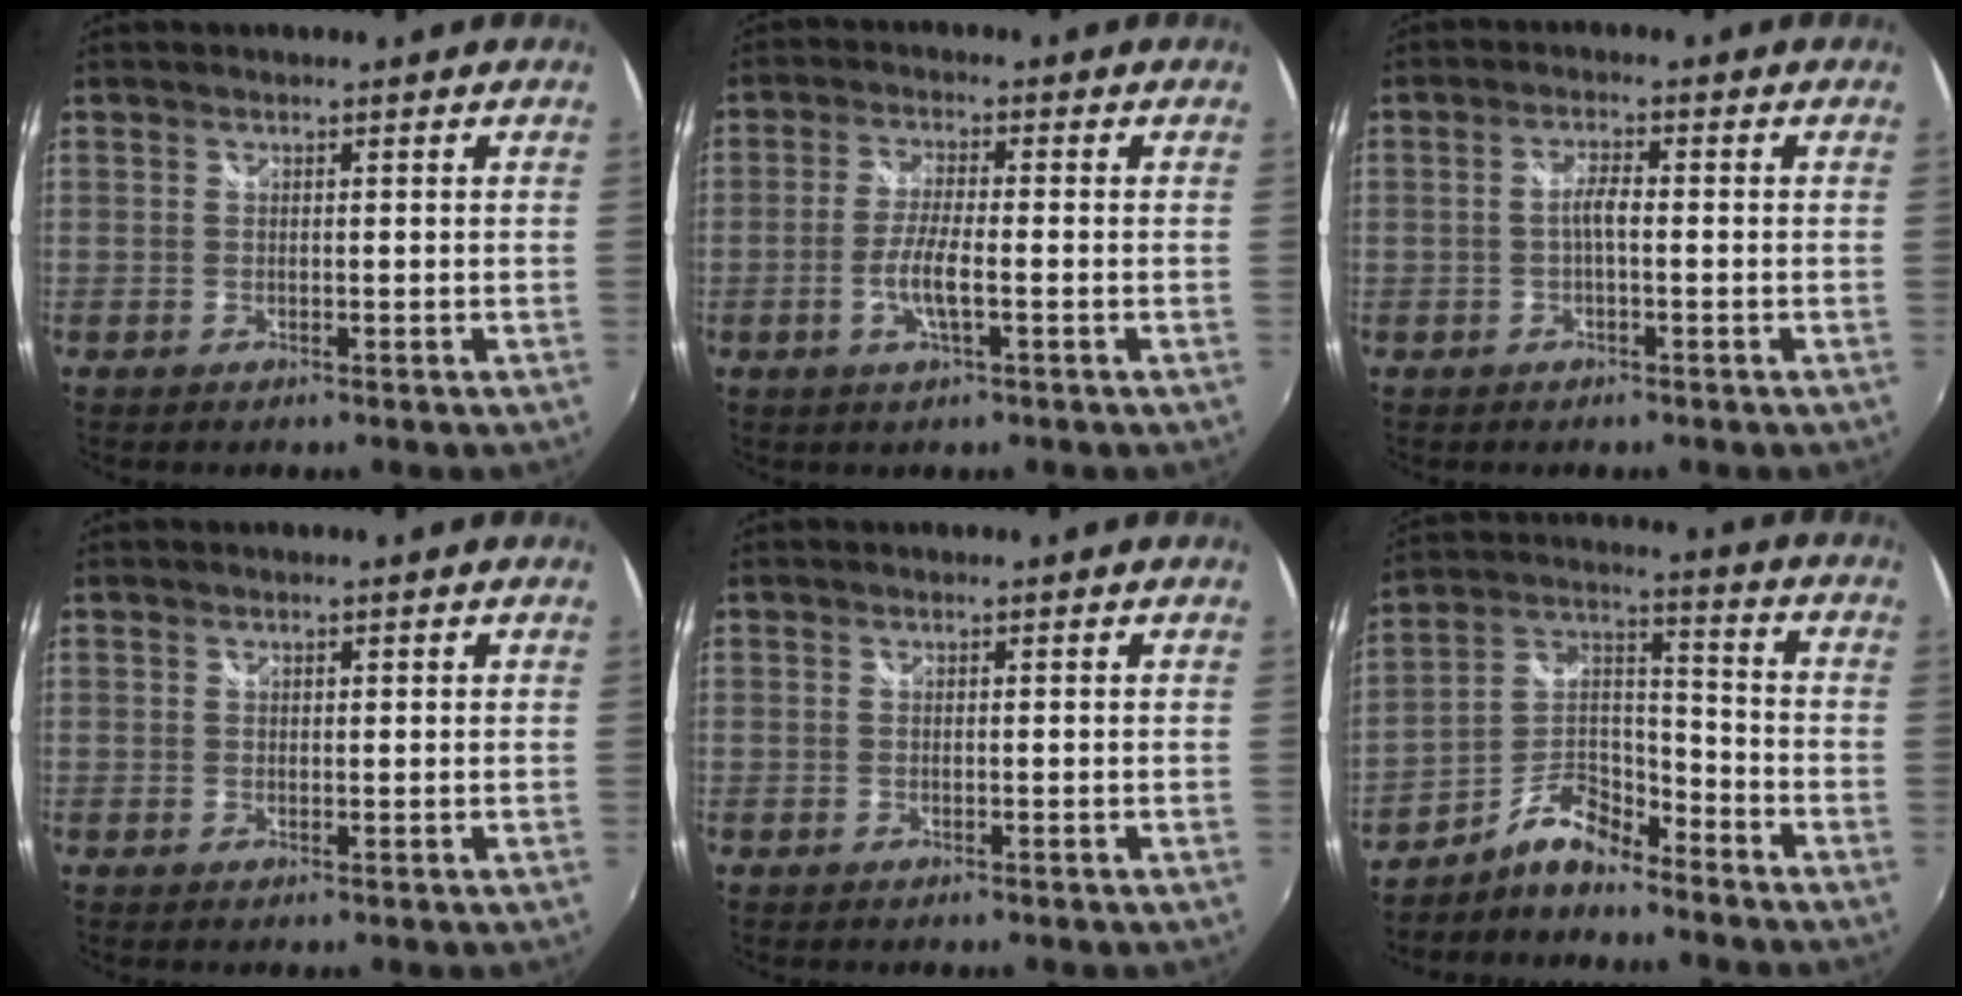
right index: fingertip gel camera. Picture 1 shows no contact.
{"total": 5.5, "force": [-1.8, 0.9, 5.2], "torque": [-0.107, -0.003, -0.034]}
{"total": 2.5, "force": [-0.5, 0.5, 2.4], "torque": [-0.048, 0.008, -0.009]}
{"total": 0.5, "force": [0.4, 0.3, 0.2], "torque": [-0.003, 0.002, 0.007]}
{"total": 0.0}
{"total": 8.8, "force": [-7.1, 3.2, 4.0], "torque": [-0.093, 0.038, -0.144]}